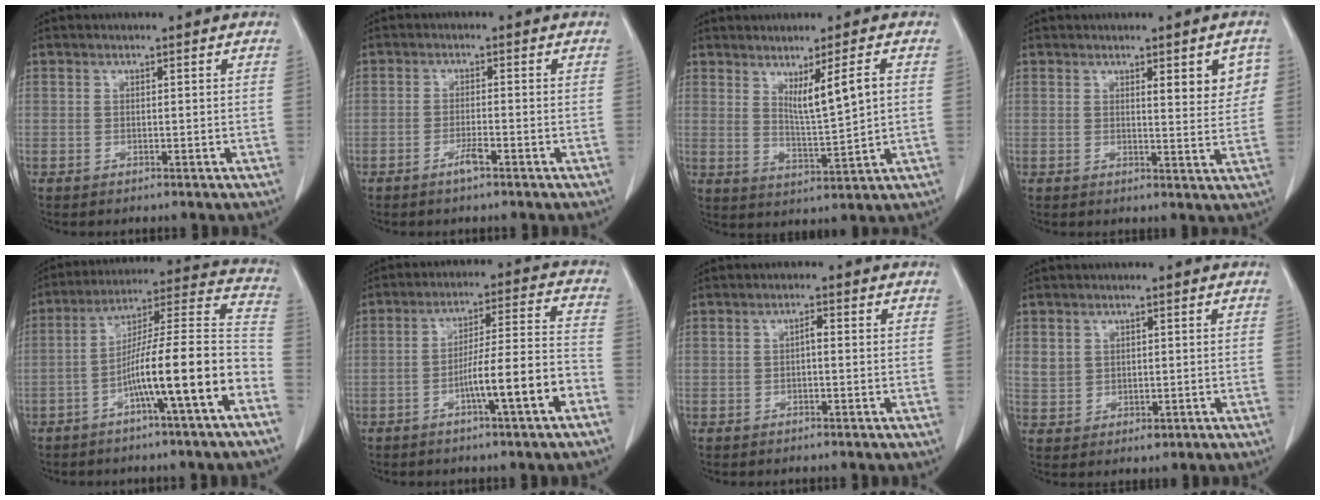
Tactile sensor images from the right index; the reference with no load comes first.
{"total": 2.3, "force": [-1.5, 0.1, 1.7], "torque": [-0.034, -0.001, -0.027]}
{"total": 6.6, "force": [2.0, 0.1, 6.3], "torque": [-0.108, -0.016, 0.042]}
{"total": 5.7, "force": [2.0, 1.5, 5.1], "torque": [-0.057, -0.003, 0.024]}
{"total": 16.0, "force": [-6.6, 0.0, 14.6], "torque": [-0.229, 0.020, -0.109]}
{"total": 10.8, "force": [-4.7, 0.0, 9.7], "torque": [-0.156, 0.015, -0.074]}
{"total": 1.1, "force": [-0.1, 0.2, 1.0], "torque": [-0.017, 0.003, -0.002]}
{"total": 3.7, "force": [0.8, 3.2, 1.6], "torque": [-0.028, -0.001, 0.025]}